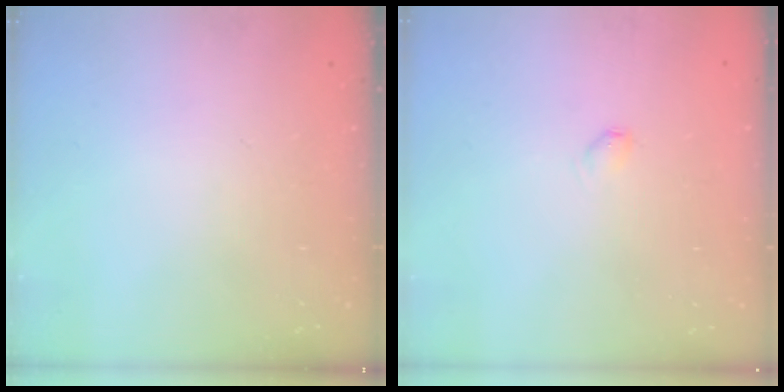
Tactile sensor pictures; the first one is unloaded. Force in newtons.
{"total": 2.7, "press": 2.7, "slide": 0.4}